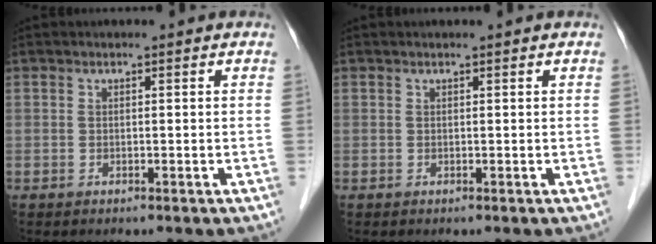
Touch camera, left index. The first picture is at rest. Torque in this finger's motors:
{"motor_torque": [0.14, -0.27, 0.02, -0.01]}